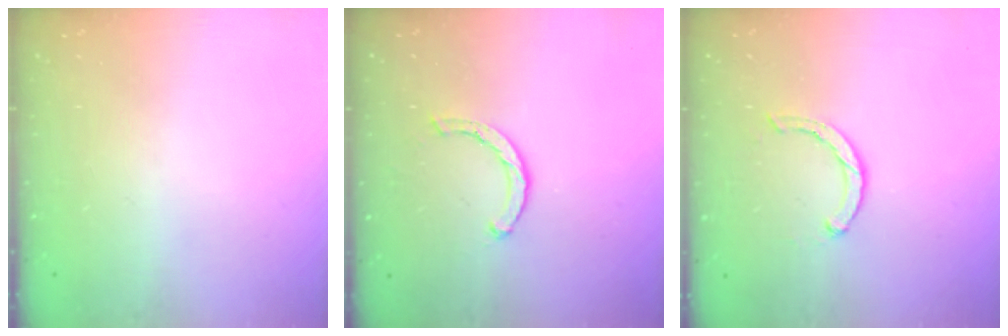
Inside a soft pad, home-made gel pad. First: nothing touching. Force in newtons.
{"total": 2.1, "press": 2.1, "slide": 0.1}
{"total": 2.5, "press": 2.5, "slide": 0.4}